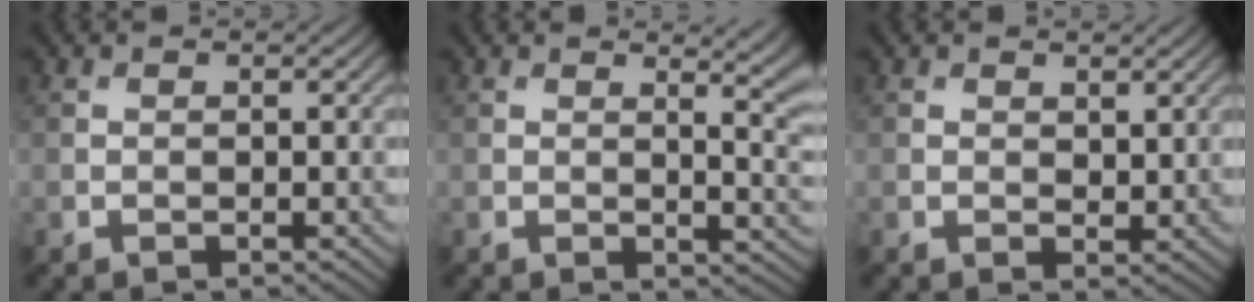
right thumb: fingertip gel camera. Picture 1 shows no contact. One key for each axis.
{"total": 7.3, "fx": 2.7, "fy": 2.8, "fz": 6.2, "tx": -0.055, "ty": 0.007, "tz": 0.033}
{"total": 1.7, "fx": 1.1, "fy": 1.0, "fz": 0.9, "tx": -0.016, "ty": -0.005, "tz": 0.021}